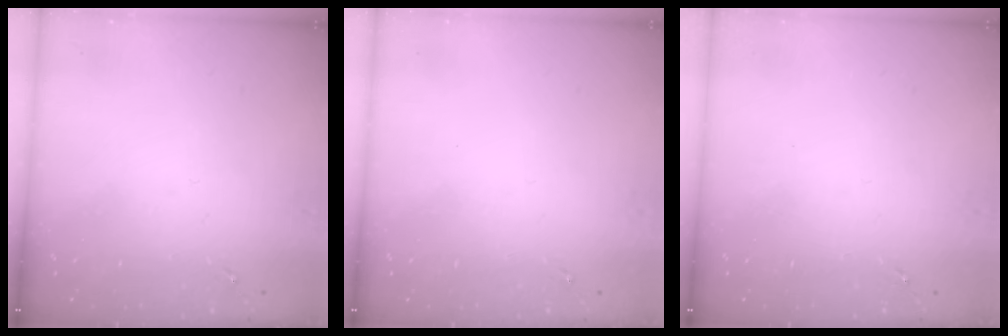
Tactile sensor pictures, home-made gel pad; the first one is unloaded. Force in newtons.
{"total": 0.0}
{"total": 0.0}